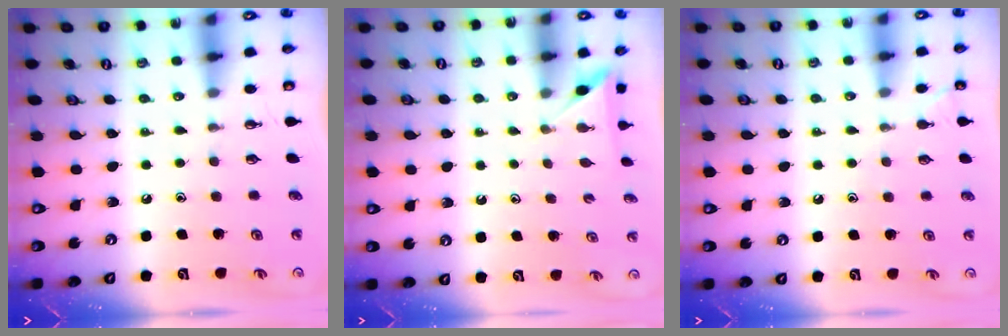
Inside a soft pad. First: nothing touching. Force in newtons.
{"total": 2.2, "press": 2.2, "slide": 0.2}
{"total": 4.4, "press": 4.4, "slide": 0.3}